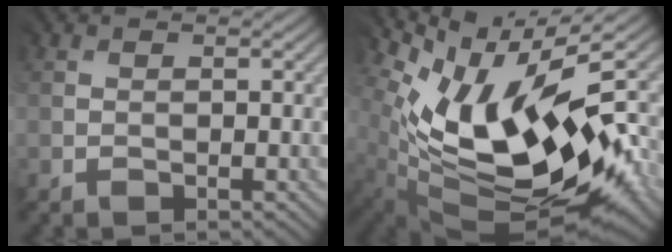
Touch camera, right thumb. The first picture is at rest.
{"total": 14.6, "force": [-0.7, 6.8, 12.9], "torque": [-0.221, -0.022, -0.003]}